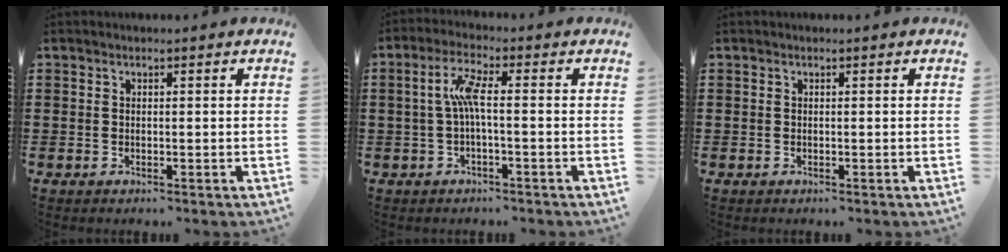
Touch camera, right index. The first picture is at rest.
{"total": 5.1, "force": [-0.3, 0.7, 5.1], "torque": [-0.103, 0.001, -0.012]}
{"total": 0.0}